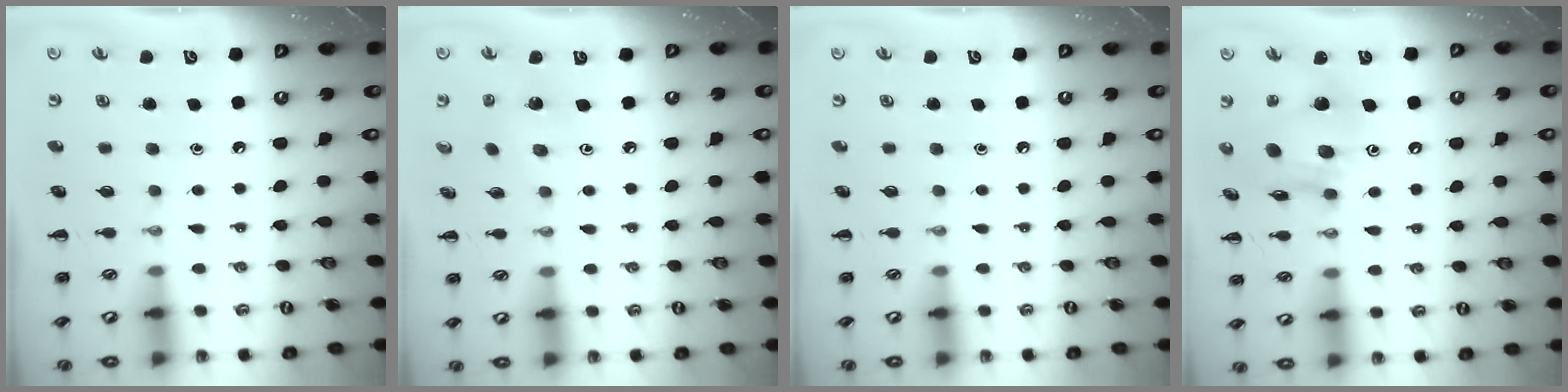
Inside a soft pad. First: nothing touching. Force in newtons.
{"total": 2.1, "press": 2.0, "slide": 0.7}
{"total": 0.0}
{"total": 14.8, "press": 14.5, "slide": 2.7}